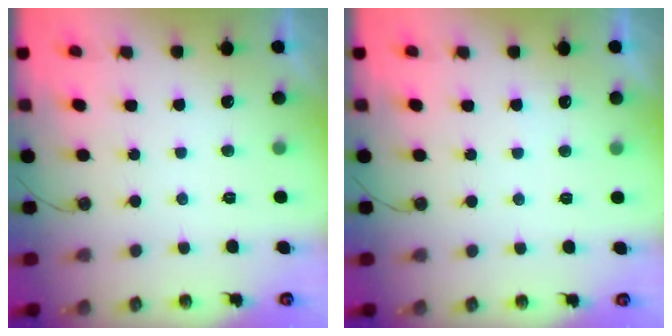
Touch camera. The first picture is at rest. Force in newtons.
{"total": 2.9, "press": 2.9, "slide": 0.5}